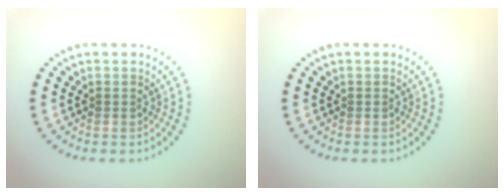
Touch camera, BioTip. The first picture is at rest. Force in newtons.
{"total": 0.0}